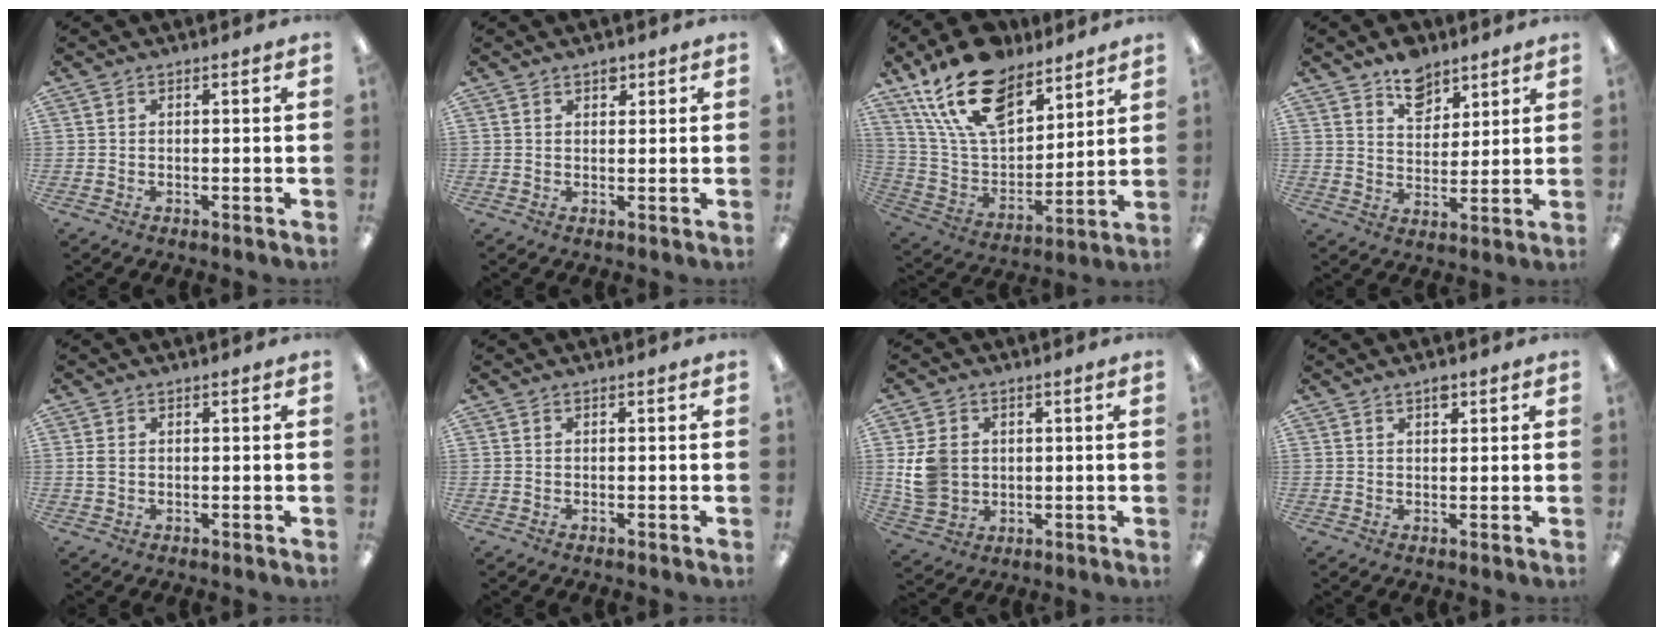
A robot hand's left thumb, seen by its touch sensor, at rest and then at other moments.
{"total": 1.9, "force": [1.4, 1.1, 0.6], "torque": [0.003, -0.006, 0.022]}
{"total": 20.3, "force": [13.7, 10.7, 10.5], "torque": [-0.206, -0.066, 0.251]}
{"total": 8.3, "force": [6.3, 4.9, 2.4], "torque": [-0.021, -0.039, 0.112]}
{"total": 1.8, "force": [0.2, 1.2, 1.3], "torque": [-0.027, 0.005, 0.002]}
{"total": 0.0}
{"total": 8.5, "force": [1.1, 7.3, 4.2], "torque": [-0.089, 0.011, 0.025]}
{"total": 2.0, "force": [1.5, 1.1, 0.9], "torque": [-0.003, -0.006, 0.023]}